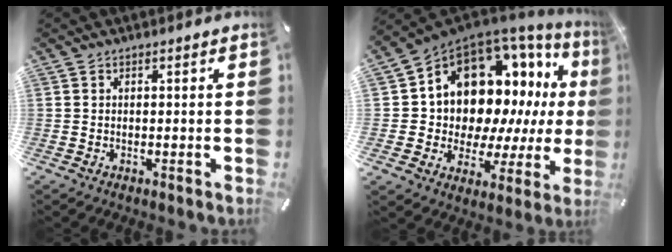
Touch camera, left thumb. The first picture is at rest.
{"total": 16.2, "force": [5.7, 12.1, 9.2], "torque": [-0.155, -0.072, 0.110]}